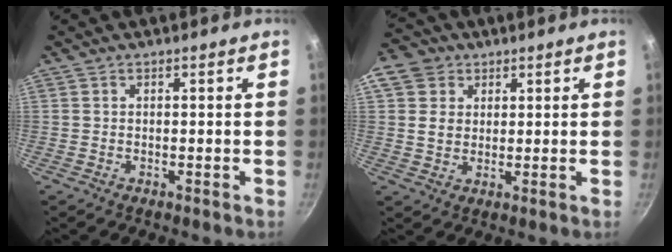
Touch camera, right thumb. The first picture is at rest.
{"total": 7.0, "force": [2.6, 5.8, 2.8], "torque": [-0.022, -0.004, 0.038]}